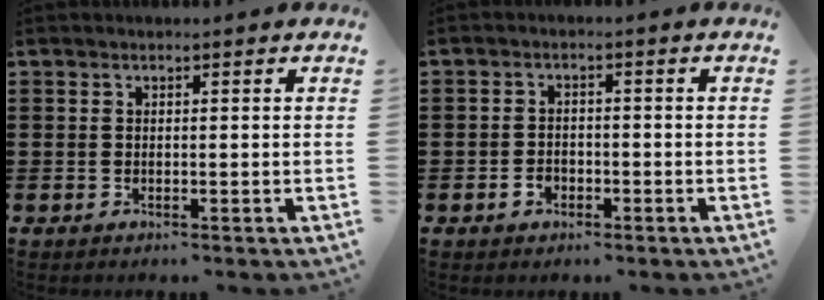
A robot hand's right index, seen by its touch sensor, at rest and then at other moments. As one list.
[{"total": 2.0, "force": [-1.1, 1.4, 0.9], "torque": [-0.021, -0.001, -0.024]}]